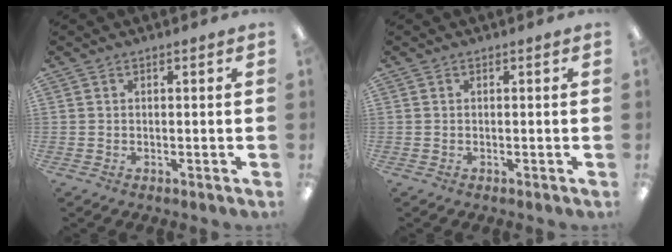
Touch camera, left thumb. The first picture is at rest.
{"total": 0.0}